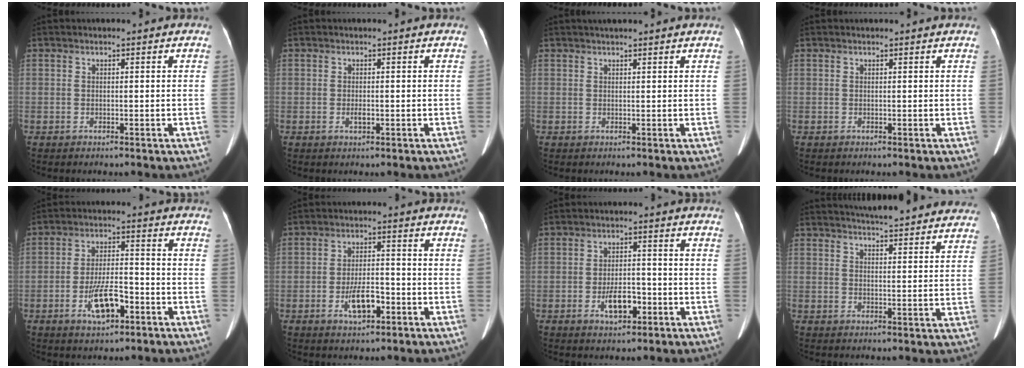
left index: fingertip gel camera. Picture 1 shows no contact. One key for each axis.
{"total": 0.9, "fx": -0.3, "fy": 0.4, "fz": 0.8, "tx": -0.019, "ty": -0.002, "tz": -0.004}
{"total": 4.2, "fx": 3.7, "fy": 0.3, "fz": 2.1, "tx": -0.026, "ty": 0.032, "tz": 0.048}
{"total": 1.2, "fx": 1.2, "fy": 0.0, "fz": 0.3, "tx": -0.010, "ty": 0.008, "tz": 0.014}
{"total": 7.5, "fx": -3.4, "fy": 2.5, "fz": 6.1, "tx": -0.123, "ty": 0.003, "tz": -0.057}
{"total": 5.6, "fx": -2.5, "fy": 2.1, "fz": 4.6, "tx": -0.090, "ty": 0.000, "tz": -0.039}
{"total": 5.2, "fx": -2.2, "fy": 2.3, "fz": 4.0, "tx": -0.076, "ty": 0.001, "tz": -0.033}
{"total": 18.3, "fx": 17.0, "fy": 2.6, "fz": 6.4, "tx": -0.083, "ty": -0.004, "tz": 0.201}